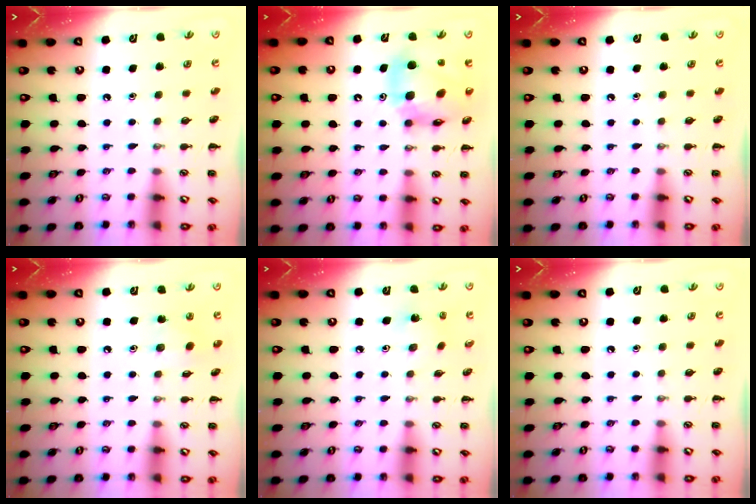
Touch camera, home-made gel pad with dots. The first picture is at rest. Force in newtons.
{"total": 12.8, "press": 12.2, "slide": 3.7}
{"total": 0.0}
{"total": 2.9, "press": 2.8, "slide": 0.6}
{"total": 2.7, "press": 2.5, "slide": 0.9}
{"total": 0.0}